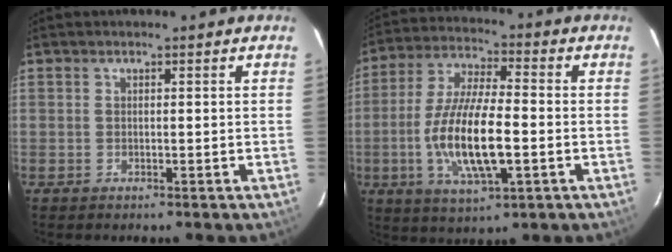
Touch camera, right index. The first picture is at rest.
{"total": 15.1, "force": [-3.4, 4.3, 14.1], "torque": [-0.289, -0.009, -0.061]}